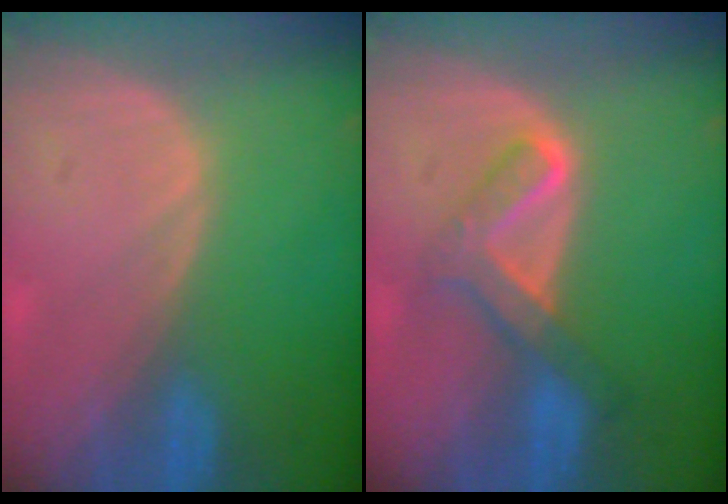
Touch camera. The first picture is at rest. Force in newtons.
{"total": 5.7, "press": 5.6, "slide": 1.0}